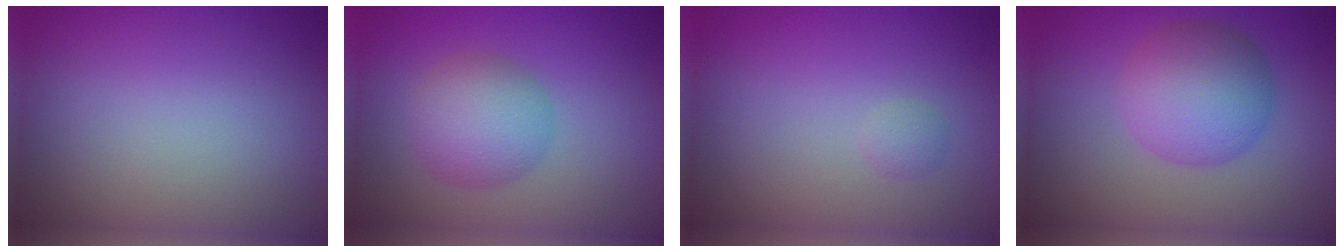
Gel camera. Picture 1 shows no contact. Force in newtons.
{"total": 4.9, "press": 4.9, "slide": 0.1}
{"total": 0.7, "press": 0.7, "slide": 0.0}
{"total": 6.2, "press": 6.2, "slide": 0.0}